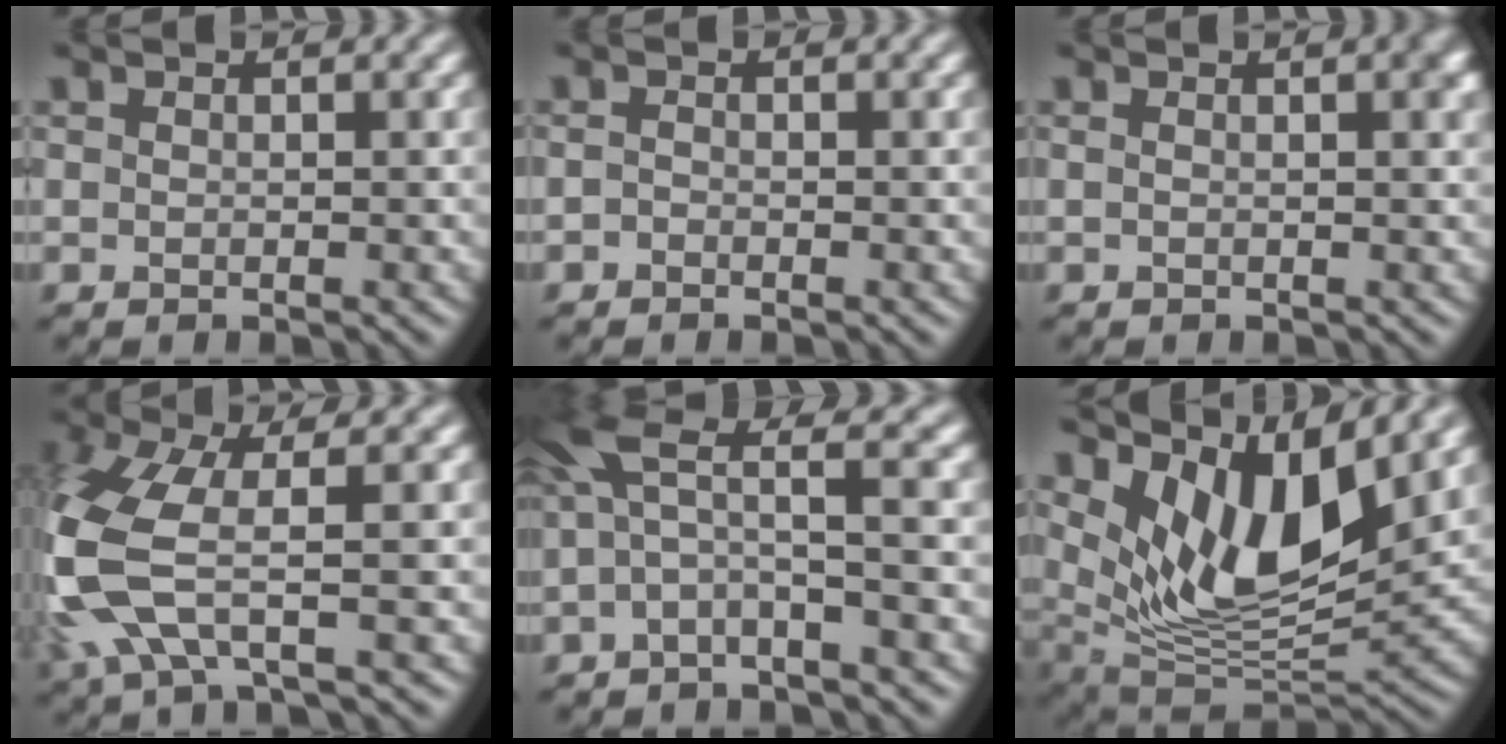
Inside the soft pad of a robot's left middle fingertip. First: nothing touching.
{"total": 0.7, "force": [-0.6, 0.1, 0.0], "torque": [-0.003, 0.006, -0.016]}
{"total": 0.9, "force": [0.1, 0.1, 0.9], "torque": [-0.018, 0.005, 0.002]}
{"total": 8.1, "force": [-1.8, 3.1, 7.2], "torque": [-0.204, -0.001, -0.049]}
{"total": 4.2, "force": [0.6, 0.5, 4.1], "torque": [-0.089, 0.016, -0.002]}
{"total": 9.0, "force": [4.5, 3.5, 7.1], "torque": [-0.133, -0.019, 0.085]}